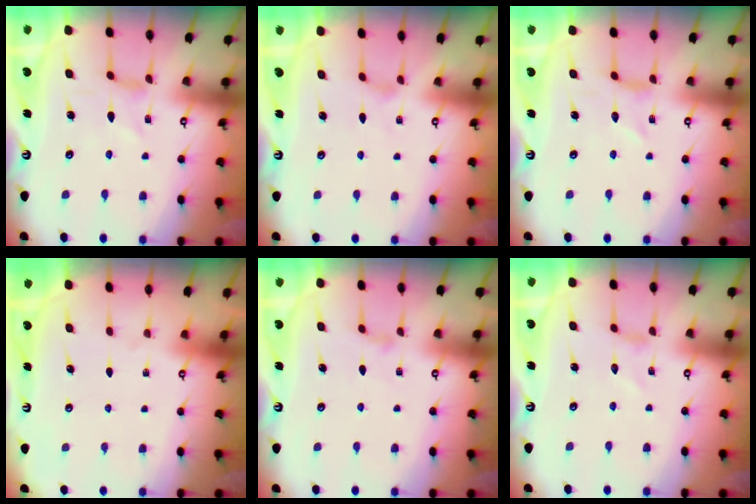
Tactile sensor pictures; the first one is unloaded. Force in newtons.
{"total": 0.0}
{"total": 0.0}
{"total": 0.0}
{"total": 1.3, "press": 1.2, "slide": 0.3}
{"total": 0.0}